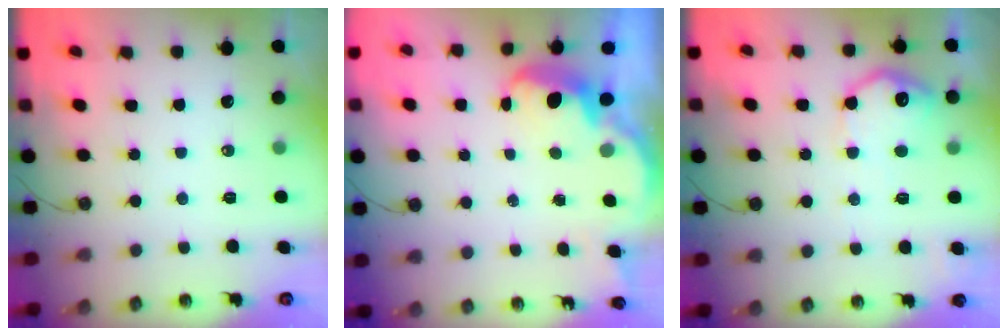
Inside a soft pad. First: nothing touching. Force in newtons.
{"total": 2.5, "press": 2.5, "slide": 0.6}
{"total": 12.9, "press": 12.9, "slide": 0.4}